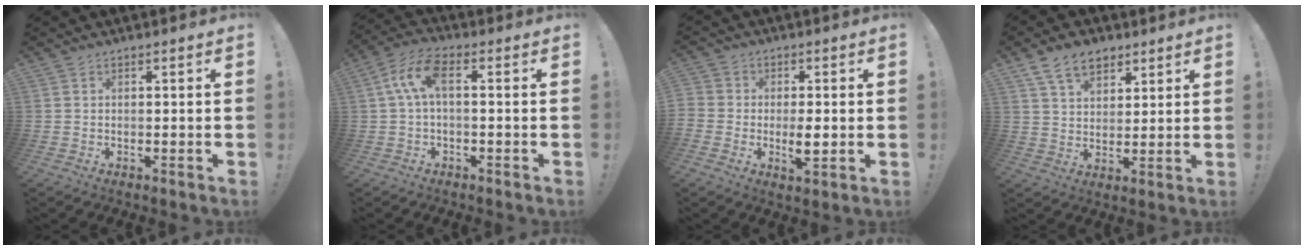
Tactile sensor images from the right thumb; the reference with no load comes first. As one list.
[{"total": 8.6, "force": [0.9, 3.3, 7.8], "torque": [-0.159, 0.001, 0.017]}, {"total": 6.2, "force": [-1.3, 4.7, 3.8], "torque": [-0.065, 0.007, -0.025]}, {"total": 10.1, "force": [6.2, 6.3, 4.9], "torque": [-0.082, -0.022, 0.118]}]